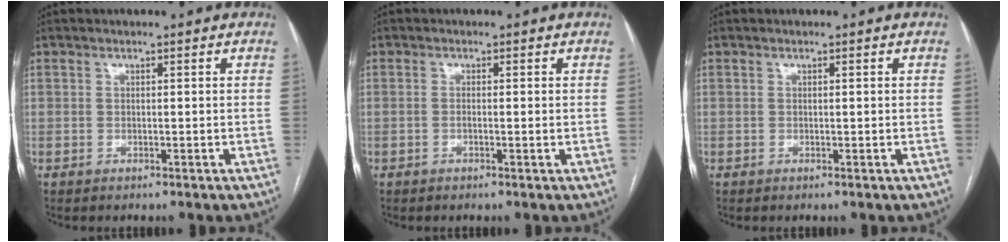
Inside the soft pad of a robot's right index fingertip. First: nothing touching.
{"total": 1.0, "force": [0.0, 0.1, 1.0], "torque": [-0.019, 0.001, 0.002]}
{"total": 0.0}